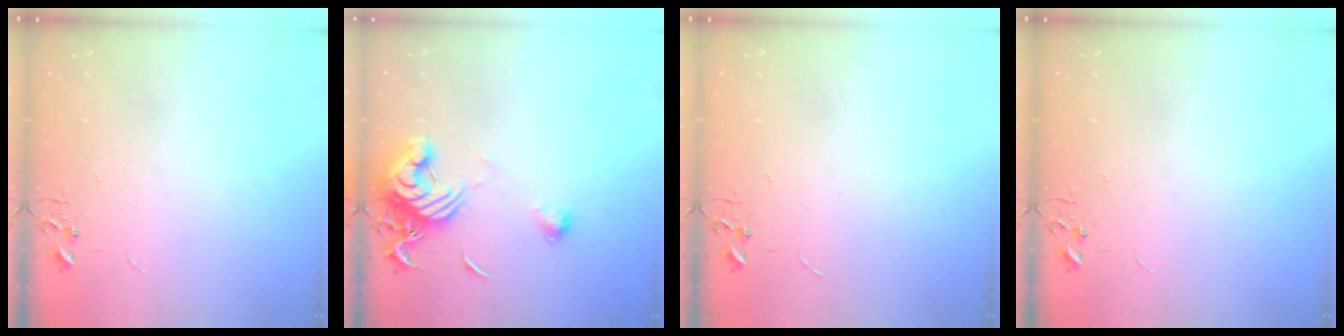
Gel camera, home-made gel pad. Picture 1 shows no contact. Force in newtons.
{"total": 12.7, "press": 12.6, "slide": 1.3}
{"total": 0.0}
{"total": 0.0}